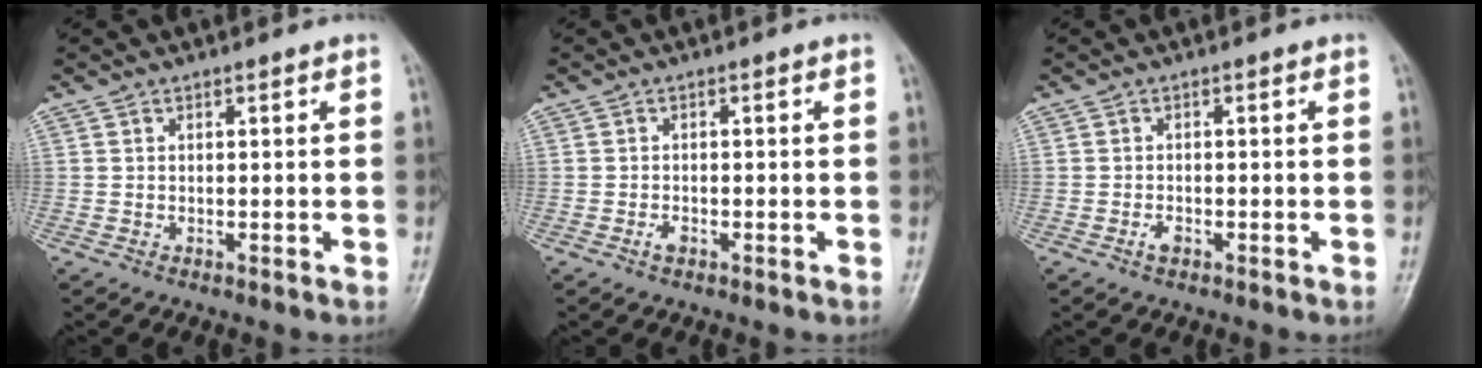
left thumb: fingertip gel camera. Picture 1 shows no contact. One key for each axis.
{"total": 1.3, "fx": -0.9, "fy": 0.7, "fz": 0.7, "tx": -0.014, "ty": 0.005, "tz": -0.019}
{"total": 1.5, "fx": -1.0, "fy": 0.7, "fz": 0.8, "tx": -0.016, "ty": 0.005, "tz": -0.020}